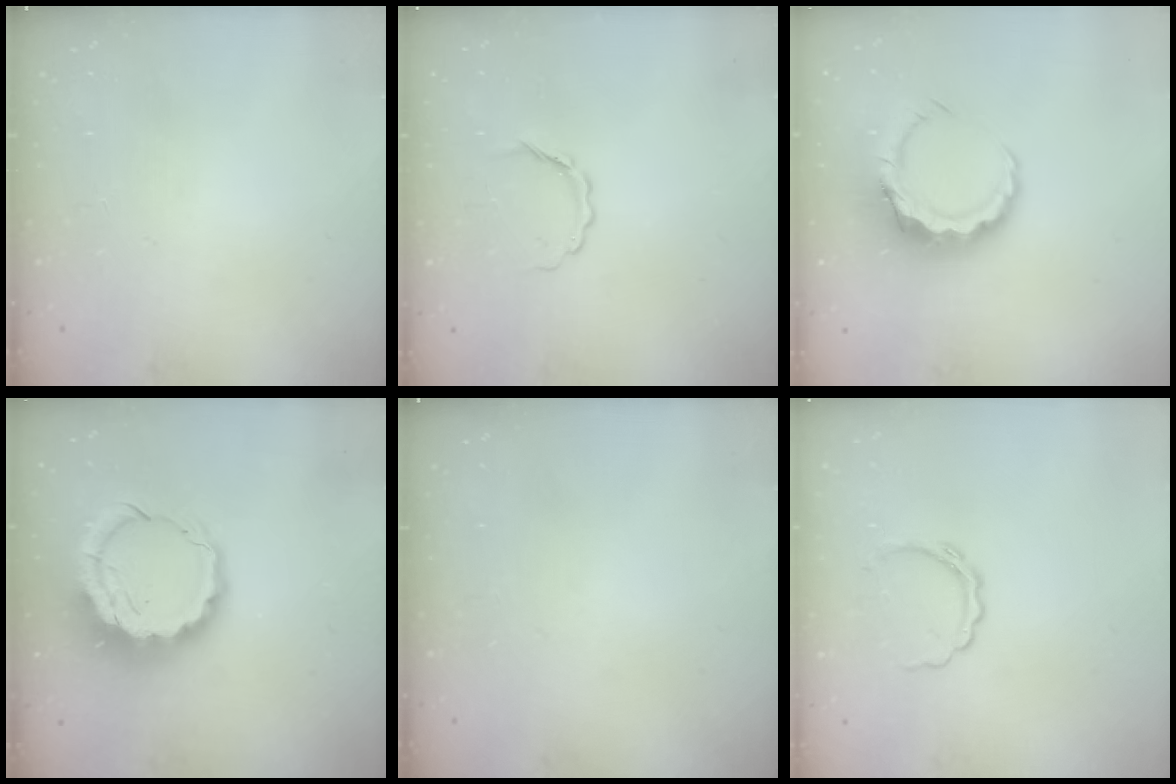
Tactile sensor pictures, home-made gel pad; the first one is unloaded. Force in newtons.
{"total": 4.6, "press": 4.5, "slide": 0.7}
{"total": 8.4, "press": 8.3, "slide": 1.6}
{"total": 12.5, "press": 12.2, "slide": 3.1}
{"total": 0.0}
{"total": 4.6, "press": 4.6, "slide": 0.5}